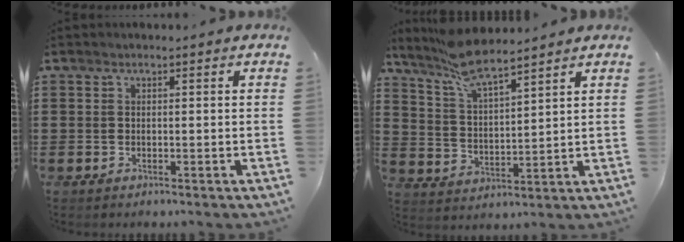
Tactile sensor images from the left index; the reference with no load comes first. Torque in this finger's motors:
{"motor_torque": [-0.70, -0.69, -0.78, -0.21]}